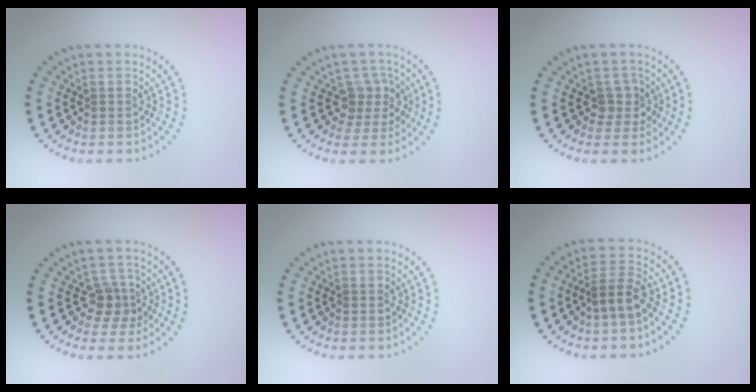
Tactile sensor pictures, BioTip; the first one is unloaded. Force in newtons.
{"total": 2.6, "press": 2.0, "slide": 1.7}
{"total": 2.0, "press": 1.5, "slide": 1.2}
{"total": 2.4, "press": 1.8, "slide": 1.6}
{"total": 0.0}
{"total": 2.3, "press": 1.9, "slide": 1.3}